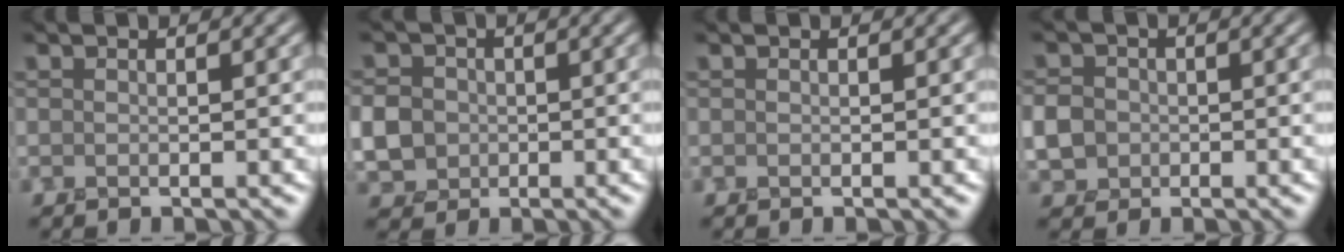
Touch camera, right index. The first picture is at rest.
{"total": 4.6, "force": [-0.5, 4.1, 2.1], "torque": [-0.050, 0.003, -0.021]}
{"total": 0.0}
{"total": 3.5, "force": [-0.4, 3.1, 1.5], "torque": [-0.029, 0.003, -0.017]}